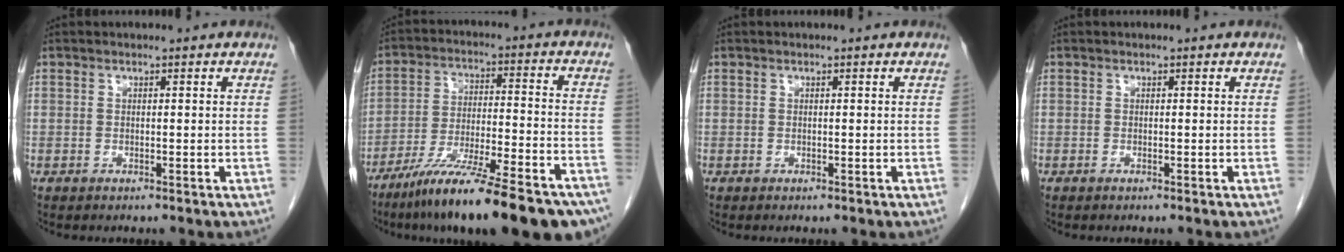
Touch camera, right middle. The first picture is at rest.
{"total": 23.5, "force": [-18.2, 2.9, 14.5], "torque": [-0.165, -0.012, -0.281]}
{"total": 0.0}
{"total": 0.0}